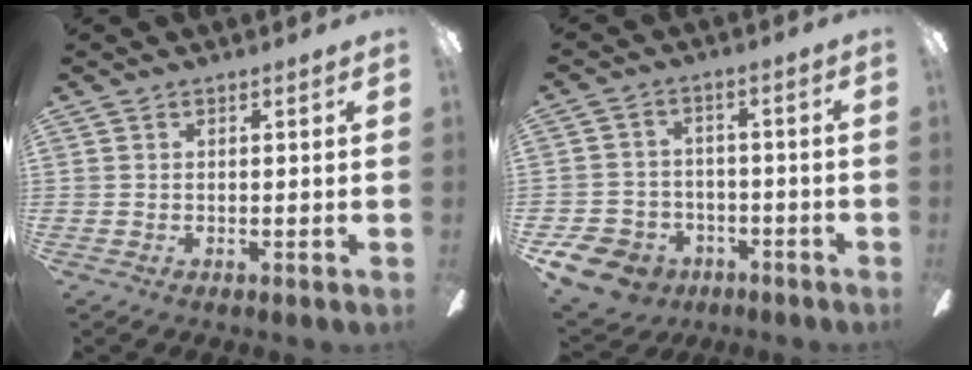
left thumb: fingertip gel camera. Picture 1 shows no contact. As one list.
[{"total": 9.6, "force": [-6.1, 6.7, 3.1], "torque": [-0.087, 0.044, -0.112]}]